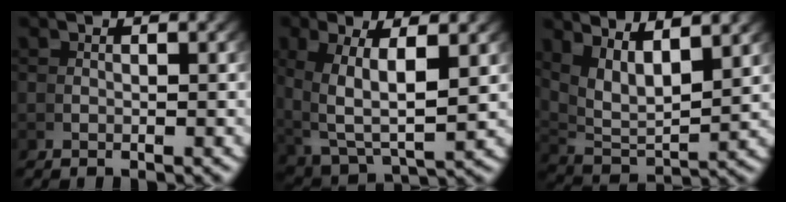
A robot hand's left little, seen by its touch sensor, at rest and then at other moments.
{"total": 6.3, "force": [0.8, 3.2, 5.3], "torque": [-0.109, -0.027, 0.040]}
{"total": 6.9, "force": [2.5, 3.7, 5.3], "torque": [-0.104, -0.018, 0.057]}